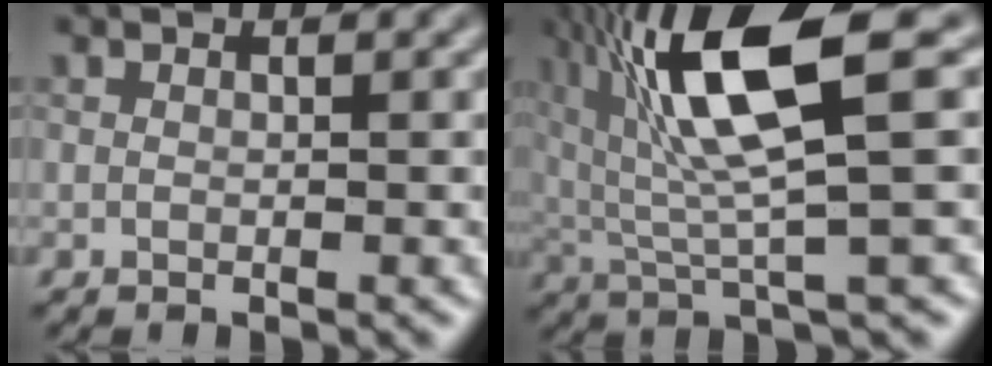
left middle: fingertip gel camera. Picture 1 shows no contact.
{"total": 8.8, "force": [2.2, 1.7, 8.4], "torque": [-0.164, 0.015, 0.061]}